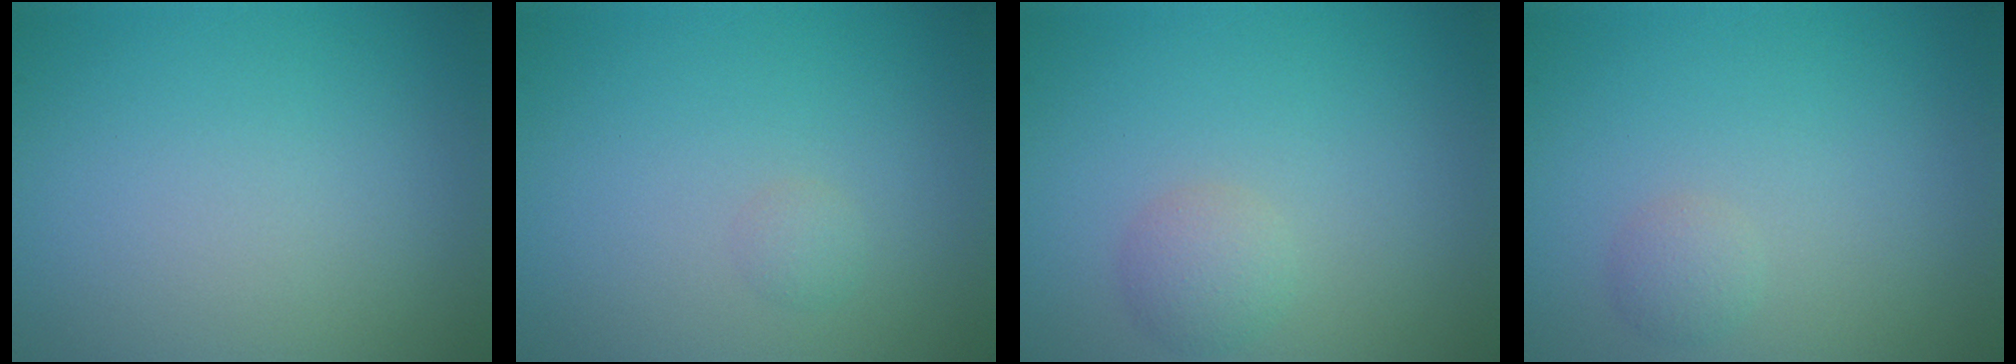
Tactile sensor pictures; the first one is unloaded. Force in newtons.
{"total": 0.7, "press": 0.7, "slide": 0.0}
{"total": 1.8, "press": 1.8, "slide": 0.1}
{"total": 1.2, "press": 1.2, "slide": 0.0}